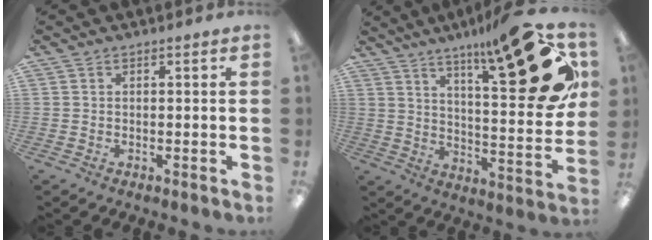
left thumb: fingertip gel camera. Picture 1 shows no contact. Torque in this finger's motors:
{"motor_torque": [2.33, 2.67, 1.35, -1.42, 0.12]}